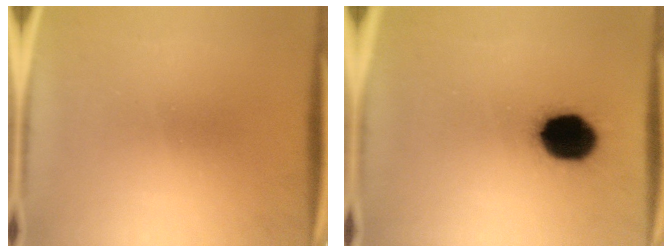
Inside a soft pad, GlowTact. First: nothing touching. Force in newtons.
{"total": 15.3}